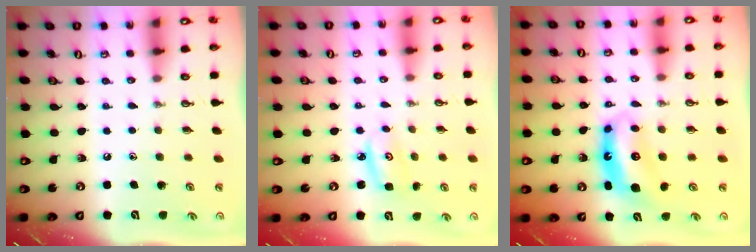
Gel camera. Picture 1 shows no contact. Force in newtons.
{"total": 3.5, "press": 3.5, "slide": 0.4}
{"total": 7.0, "press": 7.0, "slide": 0.8}